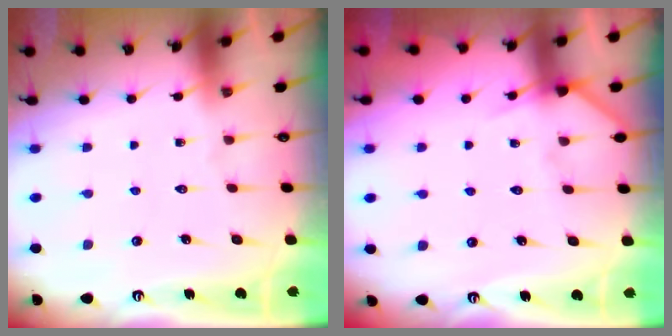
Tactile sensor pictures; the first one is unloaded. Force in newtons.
{"total": 5.4, "press": 5.4, "slide": 0.5}